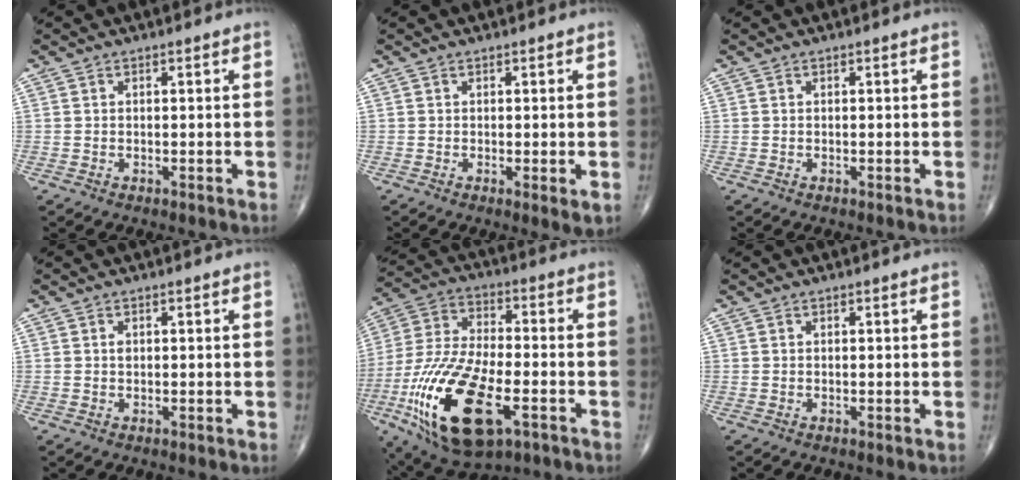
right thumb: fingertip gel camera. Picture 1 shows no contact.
{"total": 2.1, "force": [-0.1, 0.4, 2.1], "torque": [-0.033, -0.009, -0.001]}
{"total": 0.0}
{"total": 0.7, "force": [0.1, 0.5, 0.5], "torque": [-0.005, 0.000, 0.002]}
{"total": 23.9, "force": [-8.8, 10.5, 19.6], "torque": [-0.421, 0.003, -0.149]}
{"total": 0.0}